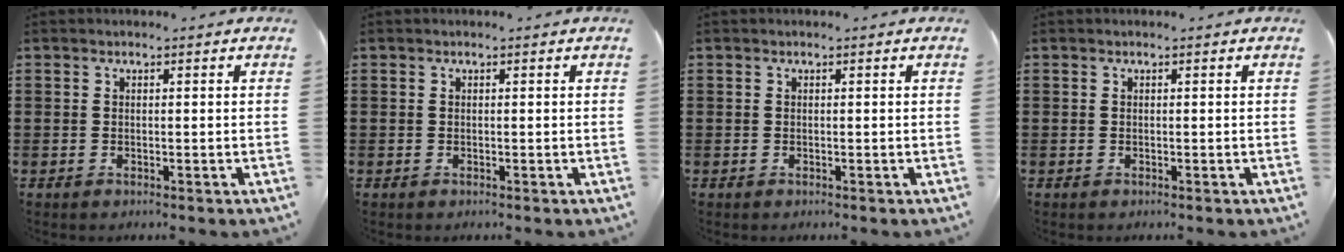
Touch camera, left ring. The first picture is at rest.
{"total": 0.0}
{"total": 0.0}
{"total": 0.0}